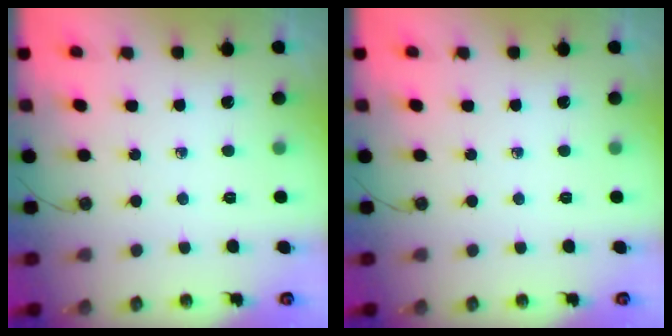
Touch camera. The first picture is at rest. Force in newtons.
{"total": 0.0}